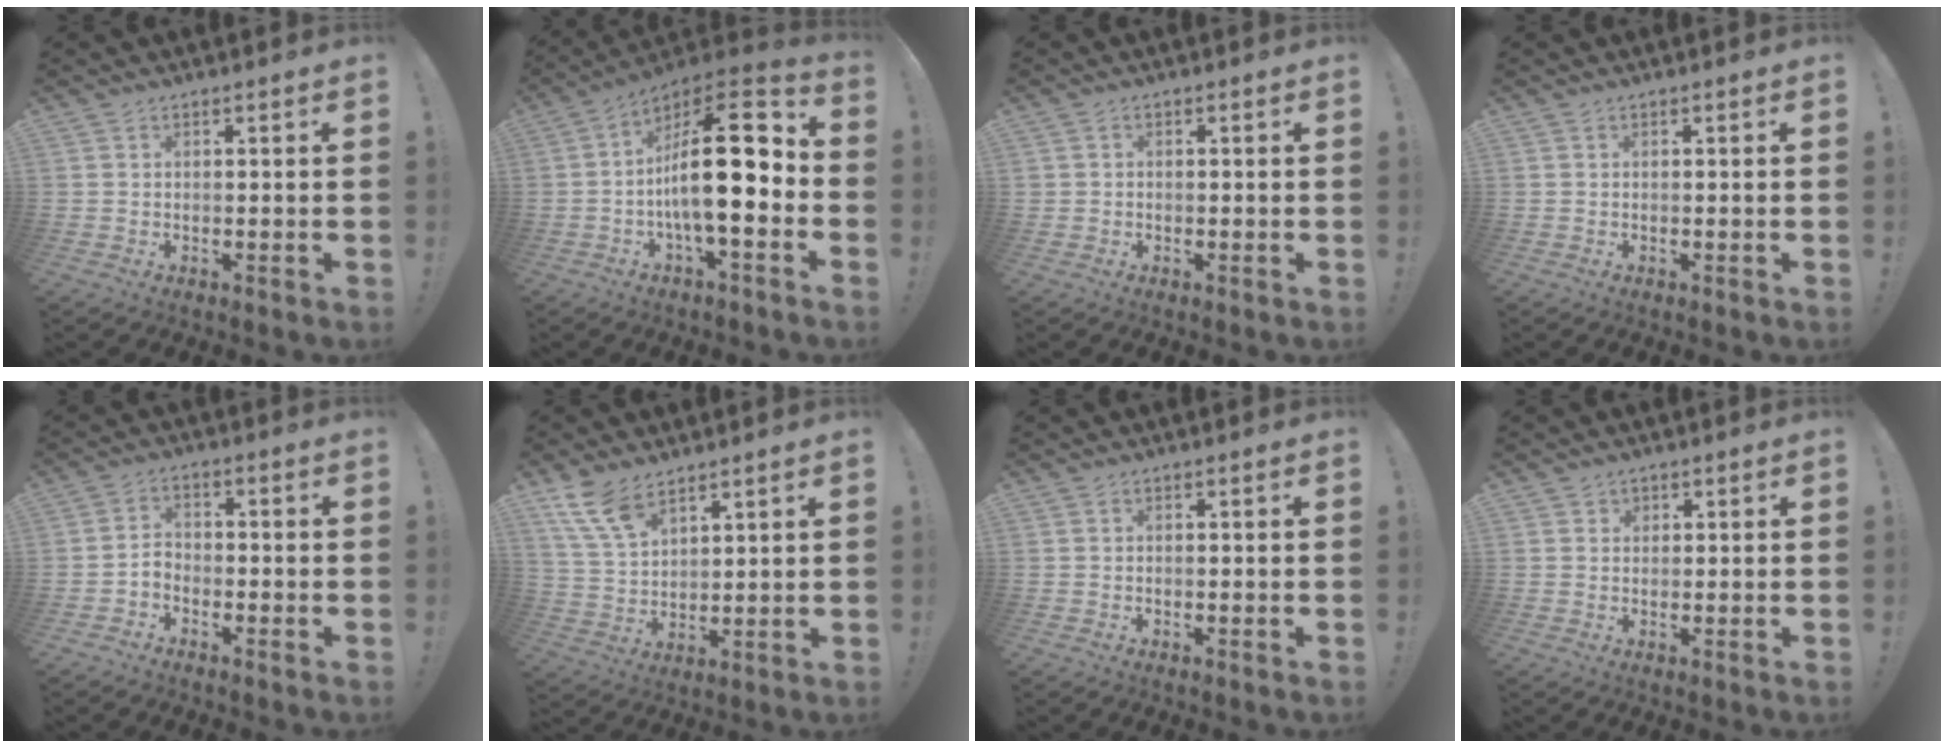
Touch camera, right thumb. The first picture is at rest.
{"total": 22.1, "force": [-1.1, 7.9, 20.6], "torque": [-0.332, 0.011, -0.017]}
{"total": 1.2, "force": [-0.5, 1.0, 0.5], "torque": [-0.012, 0.007, -0.009]}
{"total": 0.0}
{"total": 3.6, "force": [-2.5, 2.0, 1.6], "torque": [-0.036, 0.007, -0.047]}
{"total": 10.3, "force": [7.4, 4.8, 5.2], "torque": [-0.110, -0.032, 0.148]}
{"total": 0.0}
{"total": 1.4, "force": [0.8, 1.2, 0.1], "torque": [0.001, -0.004, 0.014]}